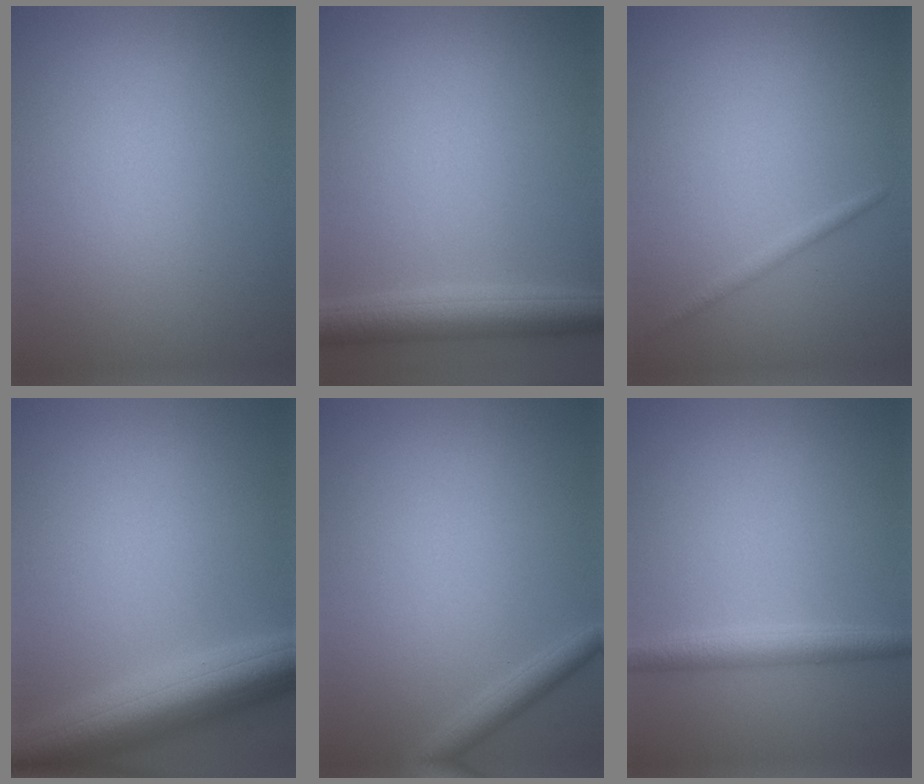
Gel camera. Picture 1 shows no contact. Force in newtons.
{"total": 4.4, "press": 4.4, "slide": 0.1}
{"total": 0.9, "press": 0.9, "slide": 0.1}
{"total": 8.1, "press": 8.0, "slide": 0.4}
{"total": 1.8, "press": 1.8, "slide": 0.1}
{"total": 2.7, "press": 2.7, "slide": 0.0}